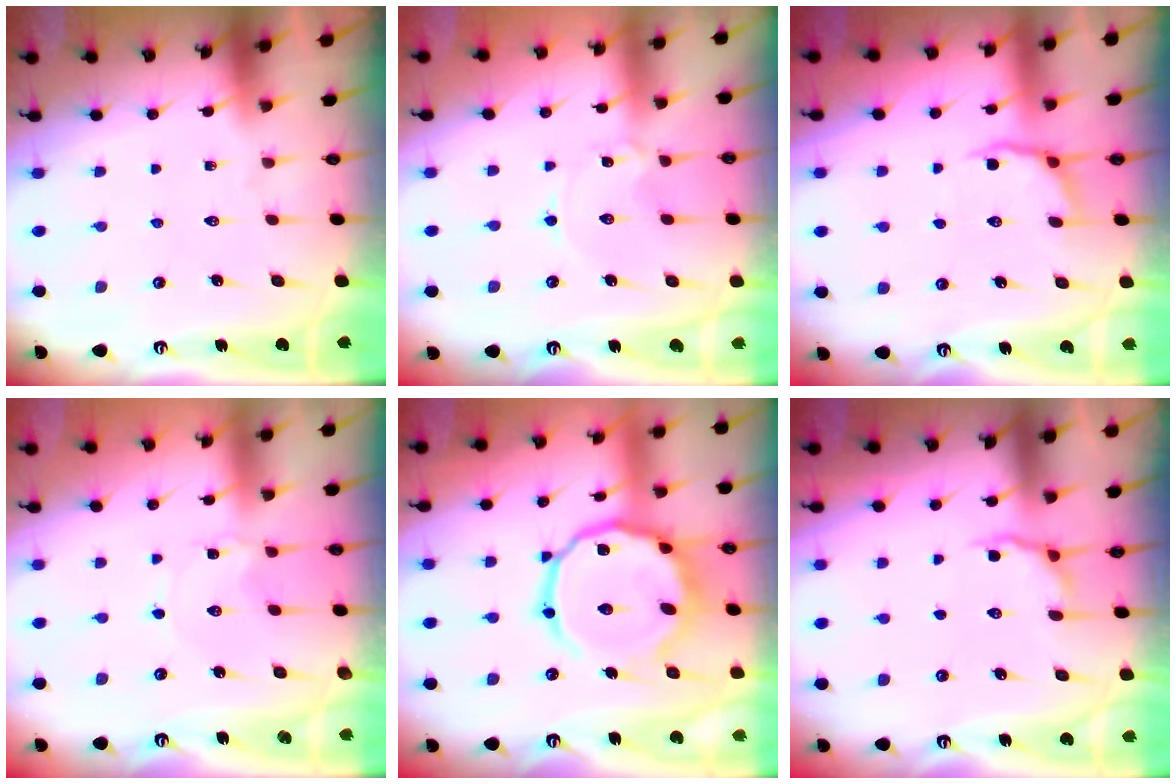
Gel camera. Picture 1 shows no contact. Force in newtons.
{"total": 0.0}
{"total": 5.0, "press": 4.3, "slide": 2.4}
{"total": 0.6, "press": 0.6, "slide": 0.1}
{"total": 18.0, "press": 17.9, "slide": 1.4}
{"total": 6.2, "press": 5.7, "slide": 2.5}